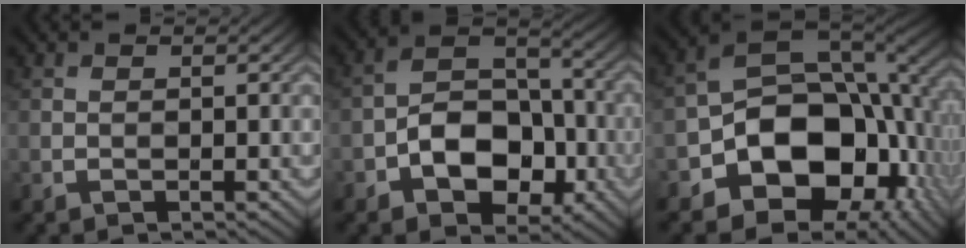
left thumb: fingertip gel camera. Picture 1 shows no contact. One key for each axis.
{"total": 9.7, "fx": -3.5, "fy": 6.3, "fz": 6.5, "tx": -0.105, "ty": 0.003, "tz": -0.070}
{"total": 16.2, "fx": -4.5, "fy": 11.7, "fz": 10.3, "tx": -0.173, "ty": -0.031, "tz": -0.075}